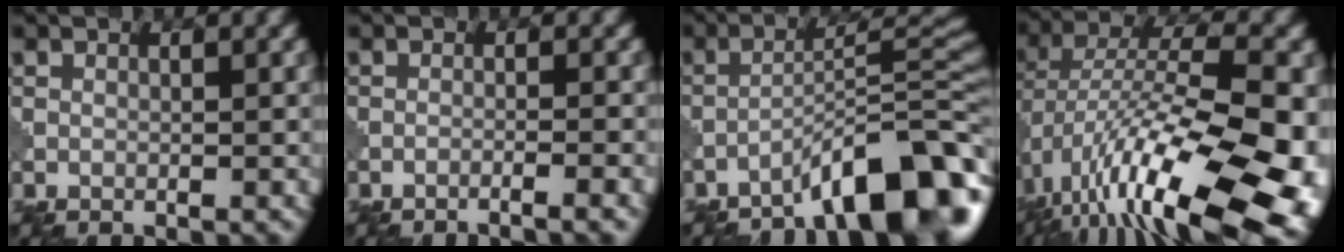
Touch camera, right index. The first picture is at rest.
{"total": 2.6, "force": [-1.7, 0.5, 1.9], "torque": [-0.021, 0.012, -0.040]}
{"total": 10.1, "force": [-6.9, 2.1, 7.1], "torque": [-0.098, 0.026, -0.108]}
{"total": 16.5, "force": [-5.2, 7.1, 14.0], "torque": [-0.232, 0.016, -0.090]}